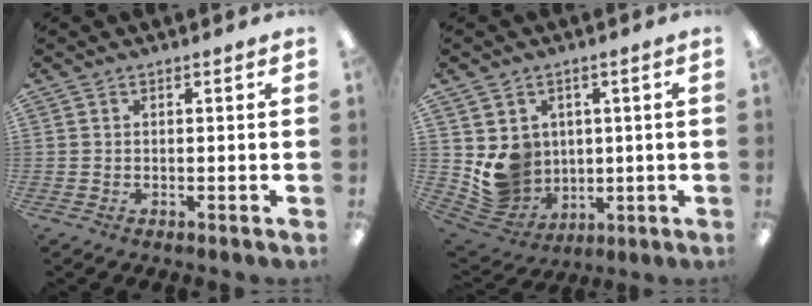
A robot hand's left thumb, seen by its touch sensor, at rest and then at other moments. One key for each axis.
{"total": 9.1, "fx": 2.2, "fy": 8.6, "fz": 1.9, "tx": -0.050, "ty": -0.019, "tz": 0.056}